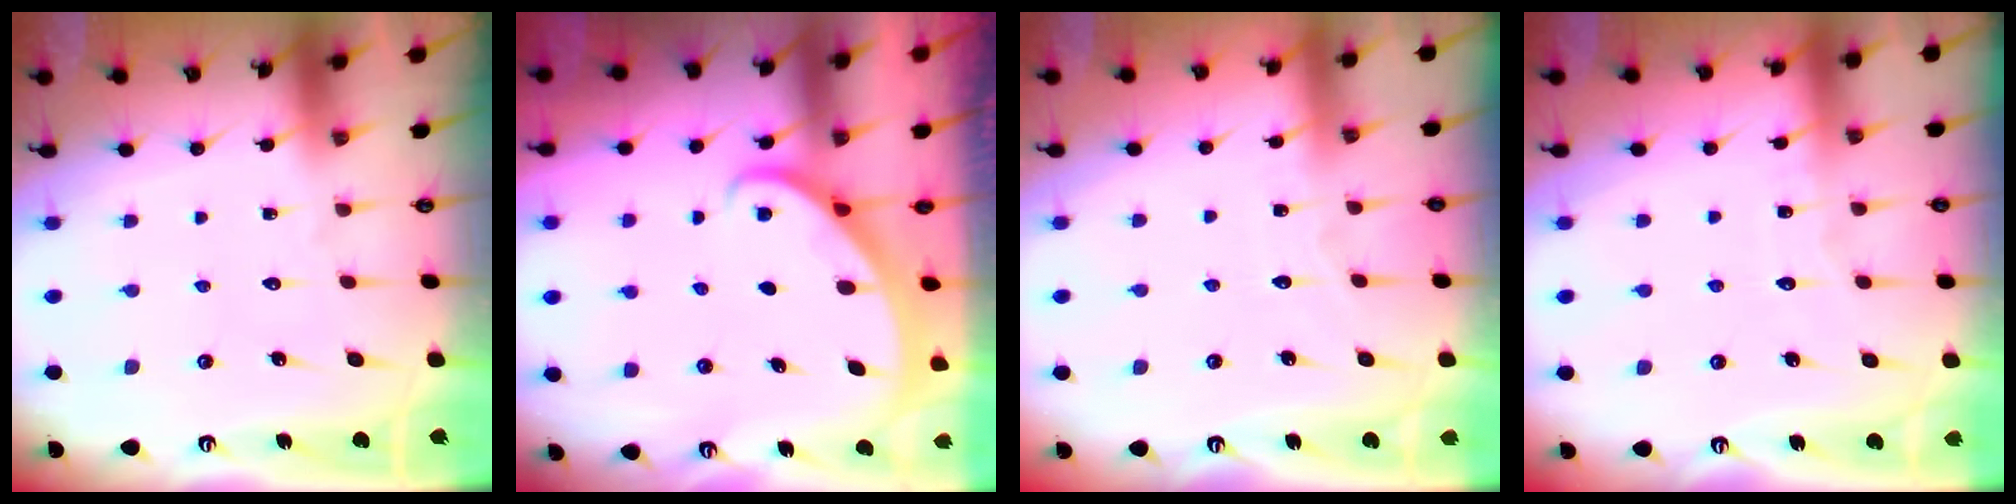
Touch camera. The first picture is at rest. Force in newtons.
{"total": 1.5, "press": 1.5, "slide": 0.1}
{"total": 3.1, "press": 3.1, "slide": 0.2}
{"total": 3.4, "press": 3.4, "slide": 0.3}